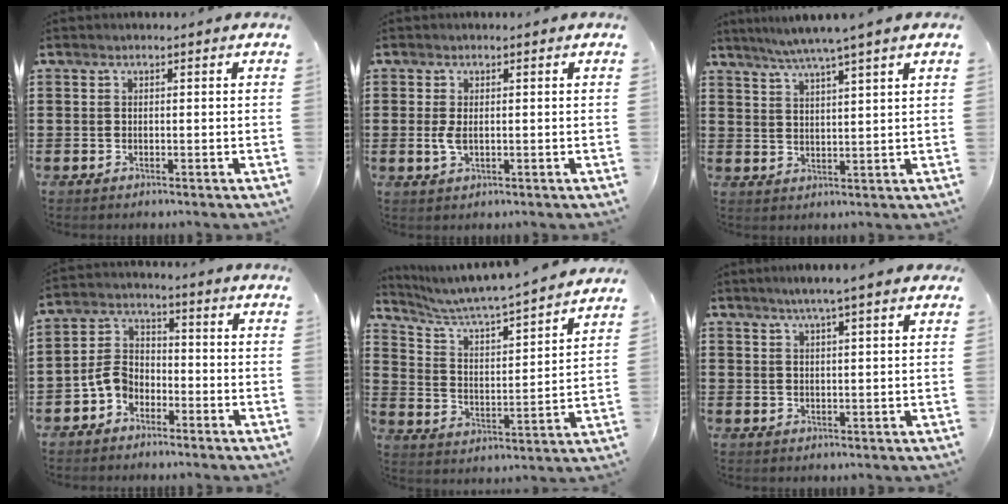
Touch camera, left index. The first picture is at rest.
{"total": 2.3, "force": [0.1, 1.0, 2.1], "torque": [-0.055, -0.003, -0.004]}
{"total": 4.6, "force": [3.9, -0.9, 2.4], "torque": [-0.056, -0.014, 0.066]}
{"total": 5.4, "force": [-3.1, 3.6, 2.6], "torque": [-0.077, 0.006, -0.069]}
{"total": 5.0, "force": [4.6, 0.2, 1.7], "torque": [-0.058, -0.041, 0.069]}
{"total": 3.6, "force": [2.8, -0.2, 2.3], "torque": [-0.053, 0.000, 0.048]}